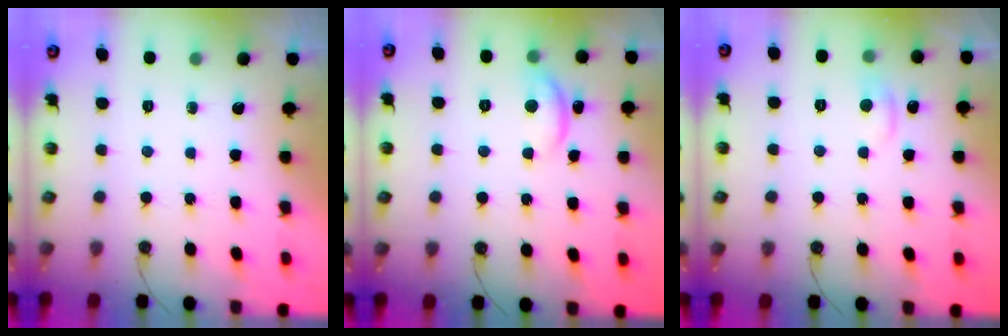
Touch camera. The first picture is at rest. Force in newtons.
{"total": 3.9, "press": 3.9, "slide": 0.5}
{"total": 1.2, "press": 0.7, "slide": 0.9}